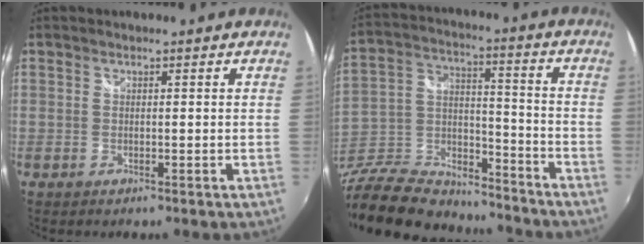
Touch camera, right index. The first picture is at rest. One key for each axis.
{"total": 25.4, "fx": -19.7, "fy": 10.7, "fz": 11.9, "tx": -0.280, "ty": 0.007, "tz": -0.322}